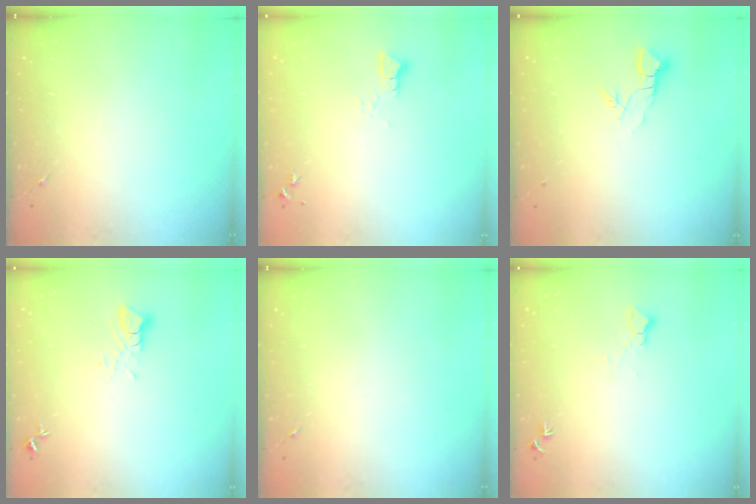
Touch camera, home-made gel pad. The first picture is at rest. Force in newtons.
{"total": 2.2, "press": 2.2, "slide": 0.2}
{"total": 3.7, "press": 3.6, "slide": 0.4}
{"total": 3.9, "press": 3.9, "slide": 0.2}
{"total": 0.0}
{"total": 5.2, "press": 5.2, "slide": 0.6}